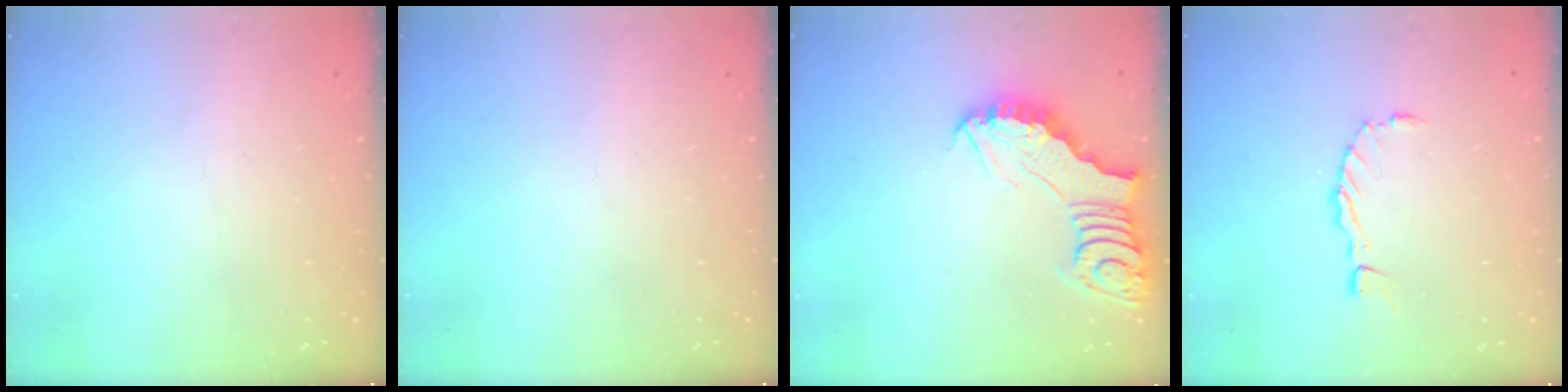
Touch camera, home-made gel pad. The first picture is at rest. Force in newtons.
{"total": 0.0}
{"total": 5.8, "press": 5.8, "slide": 0.5}
{"total": 0.0}